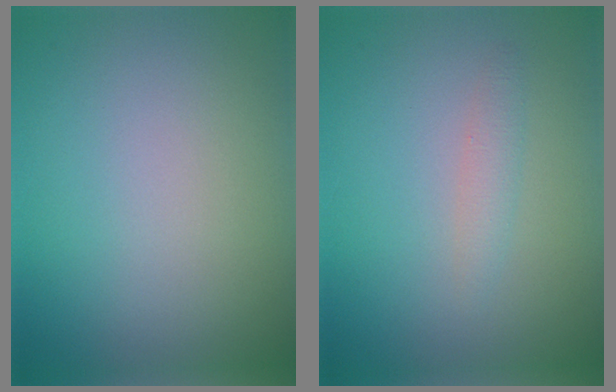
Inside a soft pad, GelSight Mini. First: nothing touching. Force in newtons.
{"total": 1.2, "press": 1.2, "slide": 0.0}